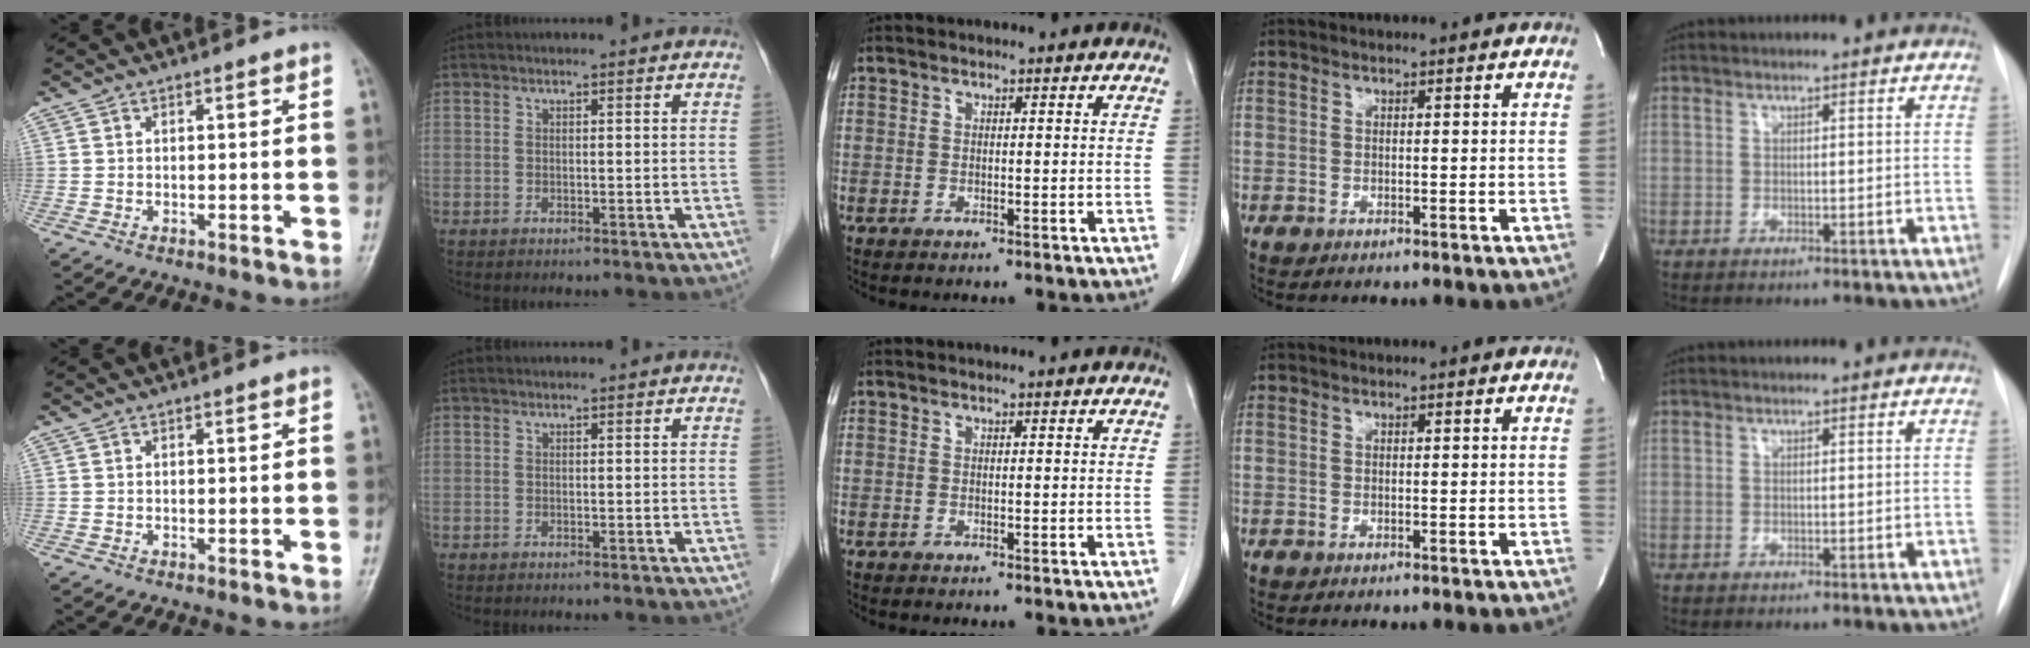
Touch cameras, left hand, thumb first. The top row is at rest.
{}